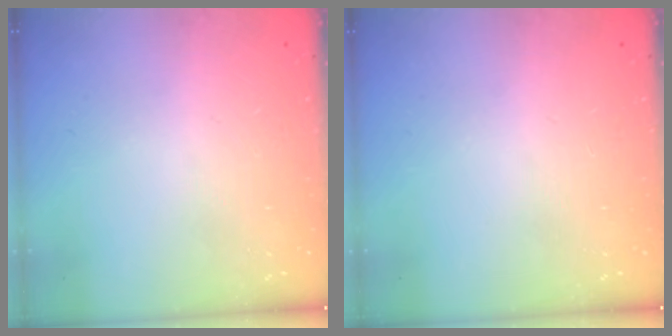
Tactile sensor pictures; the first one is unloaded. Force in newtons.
{"total": 0.0}